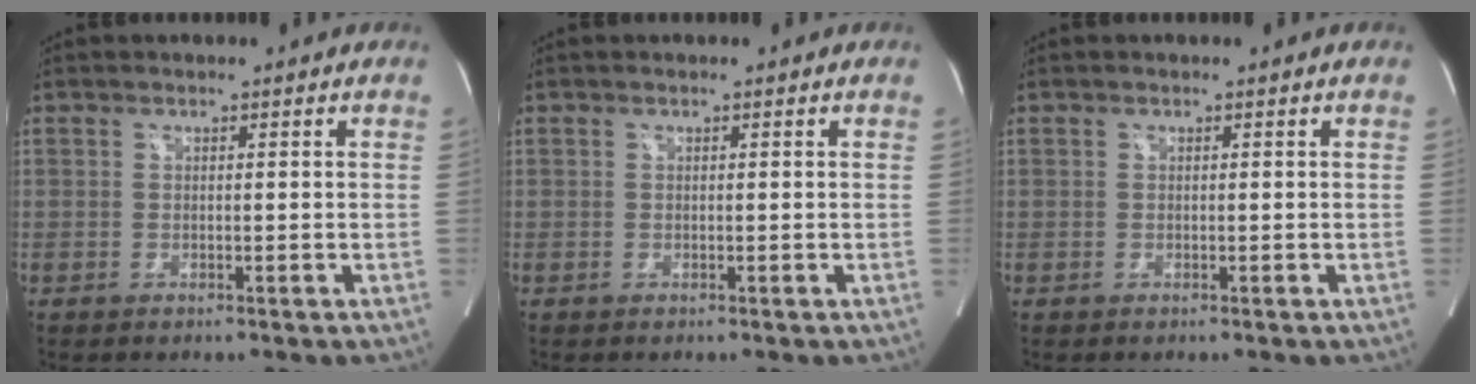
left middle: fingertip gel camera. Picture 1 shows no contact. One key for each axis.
{"total": 0.0}
{"total": 0.0}